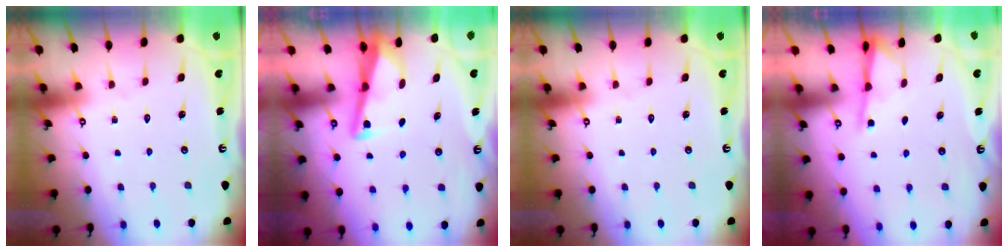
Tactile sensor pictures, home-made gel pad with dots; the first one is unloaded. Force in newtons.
{"total": 4.5, "press": 4.4, "slide": 0.8}
{"total": 0.0}
{"total": 2.0, "press": 2.0, "slide": 0.4}